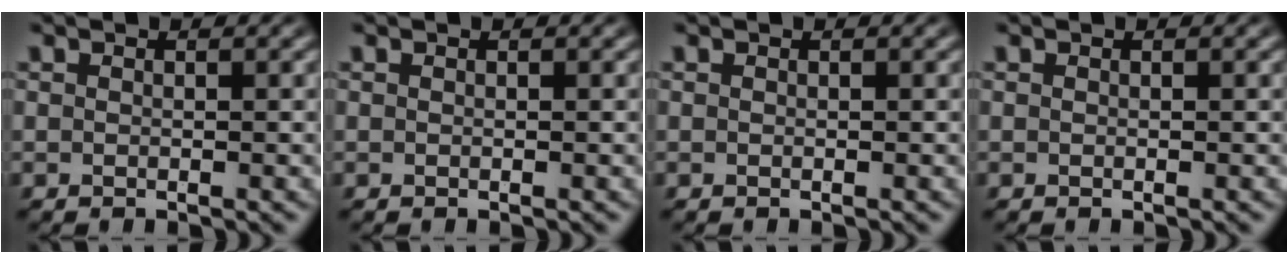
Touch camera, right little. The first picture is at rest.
{"total": 0.0}
{"total": 0.0}
{"total": 0.0}